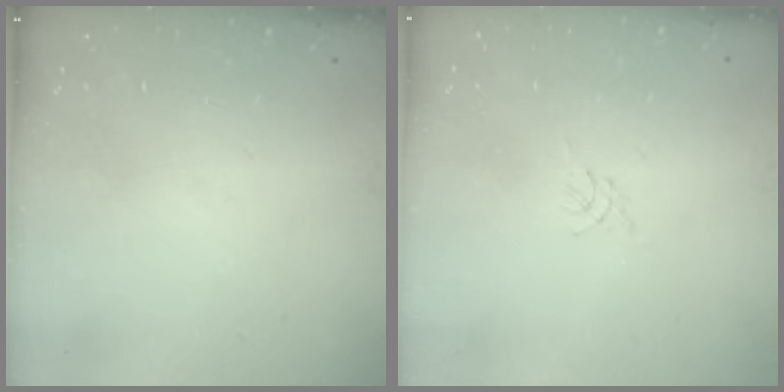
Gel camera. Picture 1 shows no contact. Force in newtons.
{"total": 0.0}